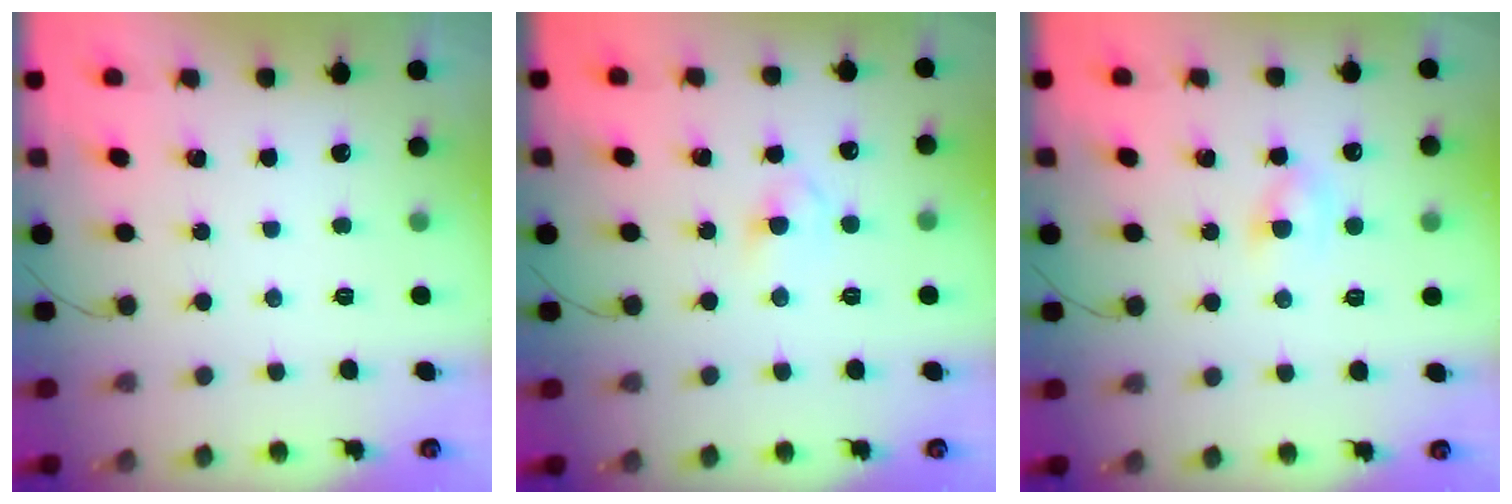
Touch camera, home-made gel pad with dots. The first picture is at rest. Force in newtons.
{"total": 3.7, "press": 3.5, "slide": 1.3}
{"total": 2.2, "press": 2.1, "slide": 0.9}